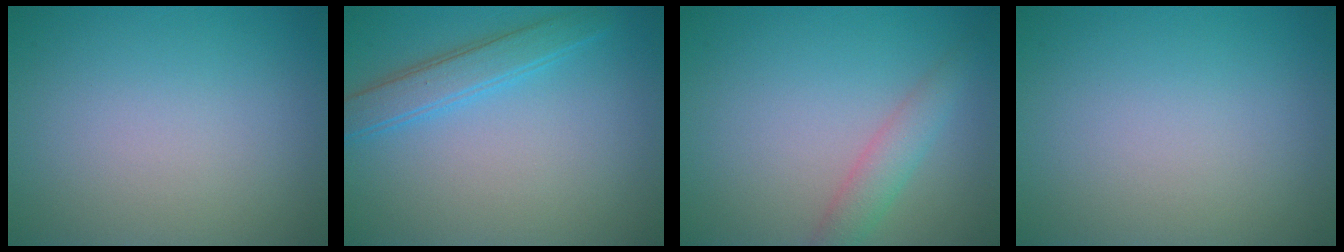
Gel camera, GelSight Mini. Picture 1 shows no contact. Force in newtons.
{"total": 3.0, "press": 3.0, "slide": 0.0}
{"total": 2.3, "press": 2.3, "slide": 0.0}
{"total": 0.0}